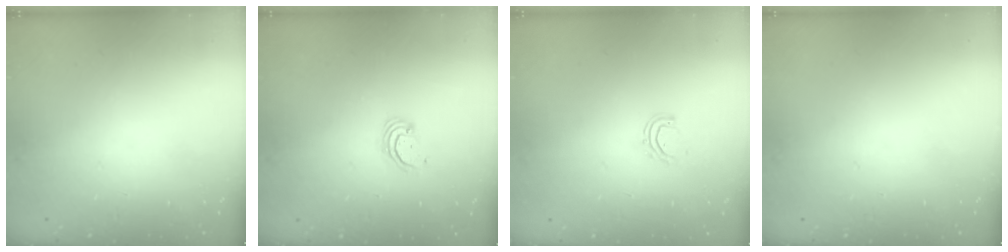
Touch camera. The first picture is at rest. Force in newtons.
{"total": 2.3, "press": 2.3, "slide": 0.2}
{"total": 4.4, "press": 4.2, "slide": 1.0}
{"total": 0.0}